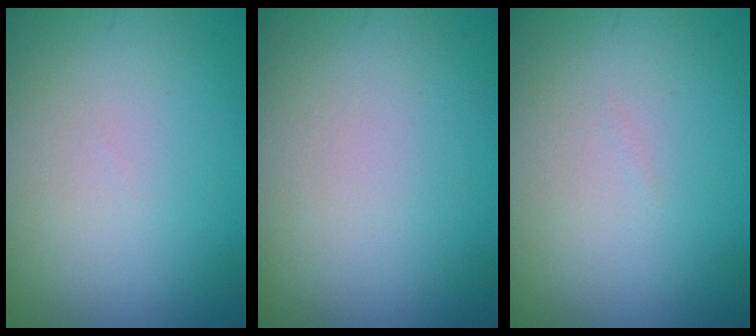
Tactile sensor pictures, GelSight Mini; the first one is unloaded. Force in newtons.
{"total": 0.0}
{"total": 0.0}